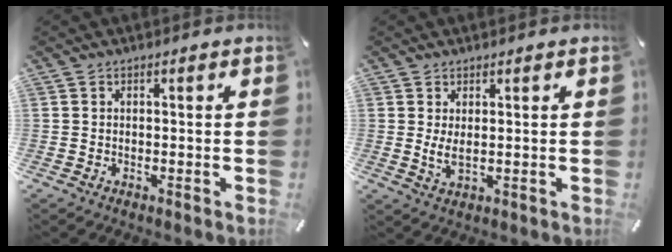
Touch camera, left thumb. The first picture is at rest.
{"total": 3.6, "force": [0.9, 1.5, 3.2], "torque": [-0.061, -0.006, 0.014]}